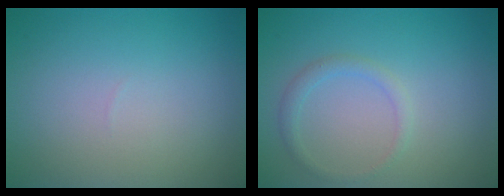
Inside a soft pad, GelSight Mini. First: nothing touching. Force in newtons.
{"total": 1.4, "press": 1.4, "slide": 0.0}